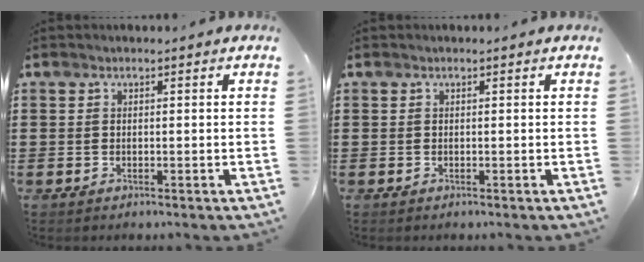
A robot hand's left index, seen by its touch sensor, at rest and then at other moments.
{"total": 0.0}